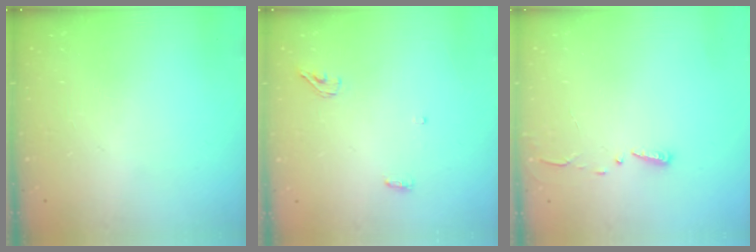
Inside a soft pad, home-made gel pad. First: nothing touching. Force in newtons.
{"total": 3.8, "press": 3.5, "slide": 1.4}
{"total": 3.0, "press": 2.9, "slide": 0.3}